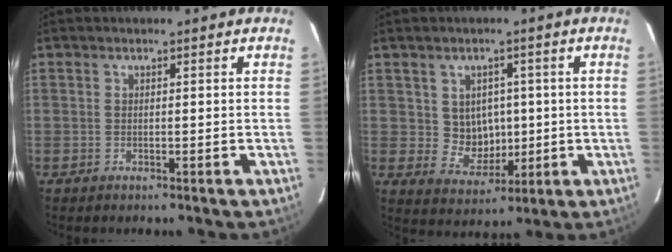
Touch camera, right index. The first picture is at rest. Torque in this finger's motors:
{"motor_torque": [0.08, 0.05, 0.02, 0.00]}